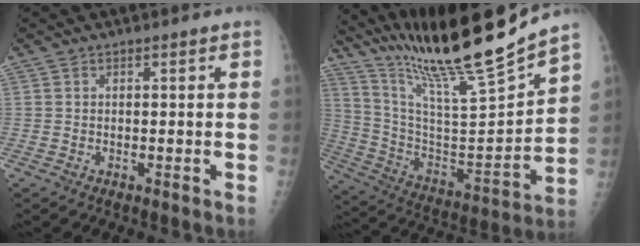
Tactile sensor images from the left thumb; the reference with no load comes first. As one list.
[{"total": 23.1, "force": [19.8, 0.5, 11.9], "torque": [-0.187, -0.112, 0.345]}]